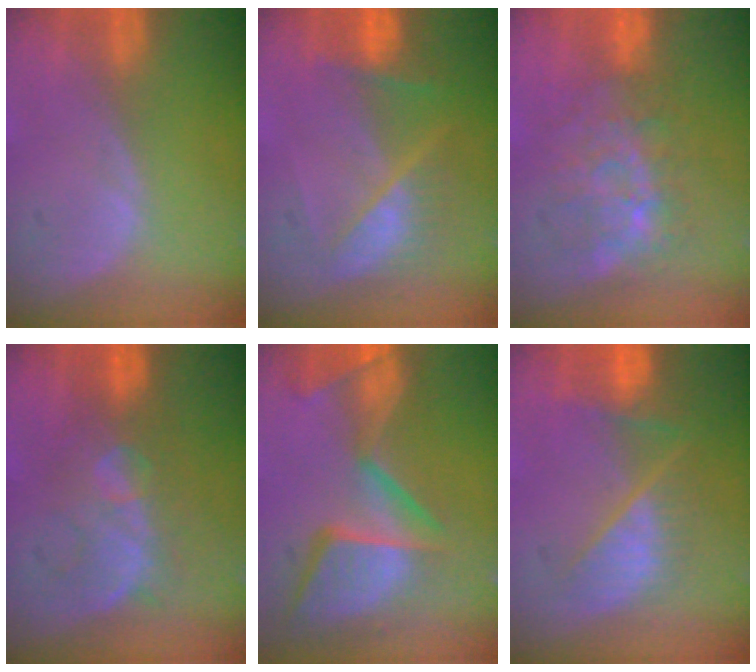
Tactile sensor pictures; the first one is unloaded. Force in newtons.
{"total": 7.3, "press": 6.6, "slide": 3.3}
{"total": 7.6, "press": 7.0, "slide": 3.0}
{"total": 8.3, "press": 7.7, "slide": 3.1}
{"total": 13.7, "press": 11.2, "slide": 8.0}
{"total": 9.0, "press": 7.7, "slide": 4.6}